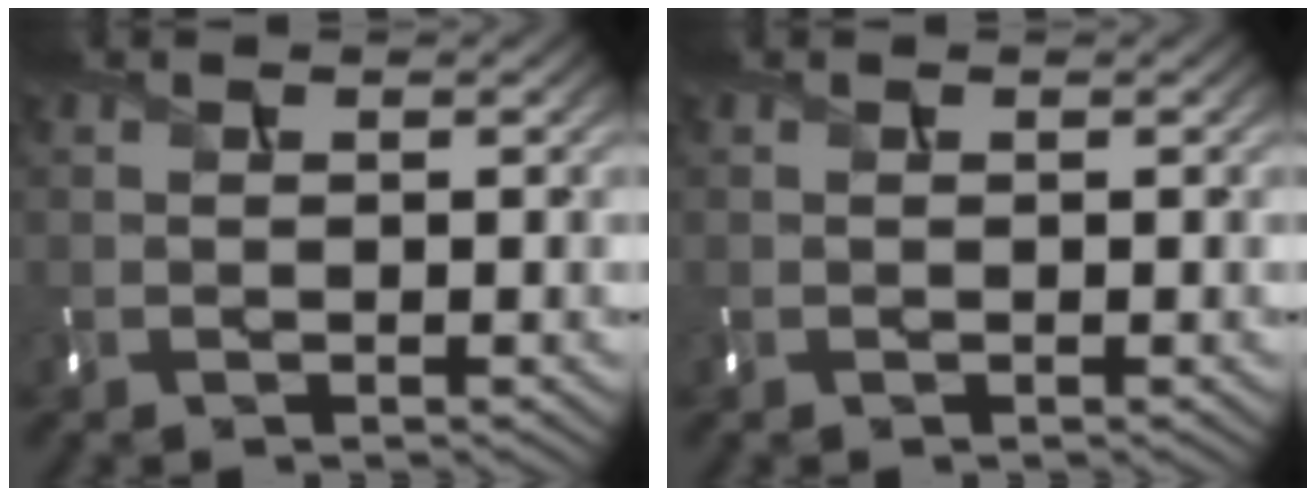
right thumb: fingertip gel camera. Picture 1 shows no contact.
{"total": 0.0}